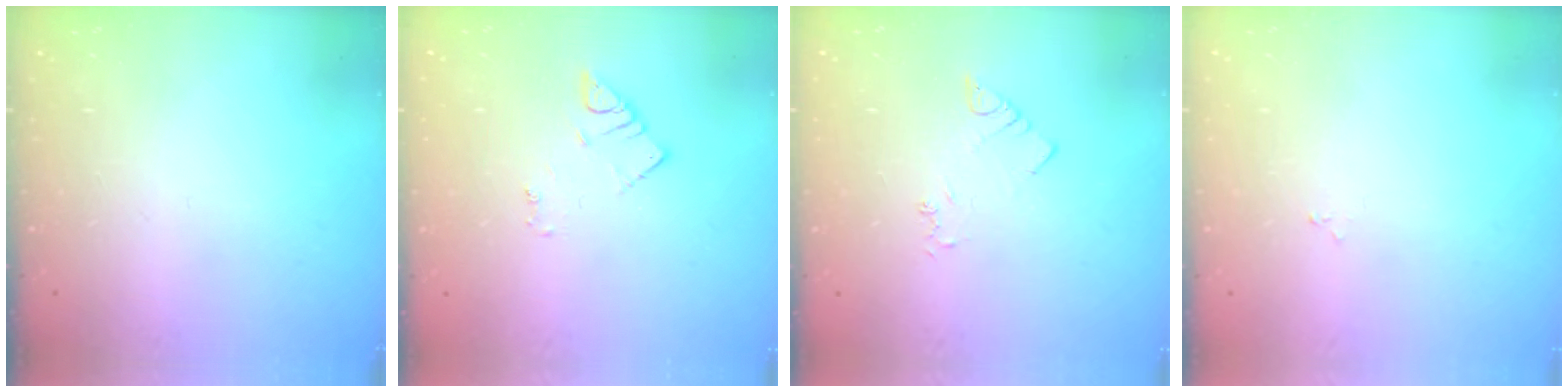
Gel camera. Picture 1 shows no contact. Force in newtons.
{"total": 3.4, "press": 3.4, "slide": 0.6}
{"total": 2.3, "press": 2.3, "slide": 0.3}
{"total": 1.9, "press": 1.9, "slide": 0.3}